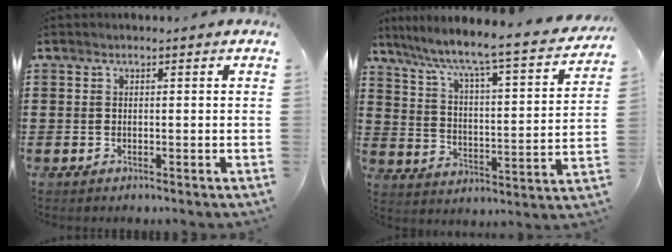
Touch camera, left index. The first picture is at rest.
{"total": 5.5, "force": [4.6, -0.6, 2.9], "torque": [-0.080, -0.054, 0.064]}